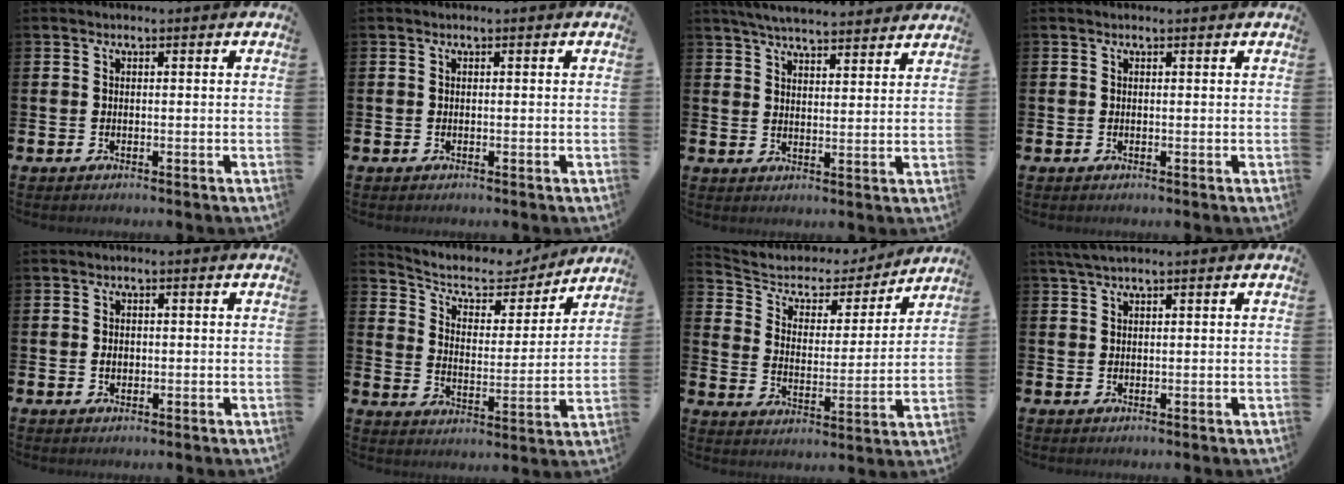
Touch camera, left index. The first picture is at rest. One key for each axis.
{"total": 0.0}
{"total": 5.5, "fx": 5.4, "fy": 0.4, "fz": 1.1, "tx": -0.034, "ty": -0.029, "tz": 0.096}
{"total": 0.0}
{"total": 1.1, "fx": 0.0, "fy": 0.8, "fz": 0.7, "tx": -0.001, "ty": 0.001, "tz": -0.005}
{"total": 7.0, "fx": 6.1, "fy": 2.9, "fz": 1.9, "tx": -0.061, "ty": -0.044, "tz": 0.100}
{"total": 5.6, "fx": 4.7, "fy": 2.8, "fz": 1.1, "tx": -0.051, "ty": -0.037, "tz": 0.073}
{"total": 2.3, "fx": 1.8, "fy": 0.3, "fz": 1.4, "tx": -0.029, "ty": 0.004, "tz": 0.033}